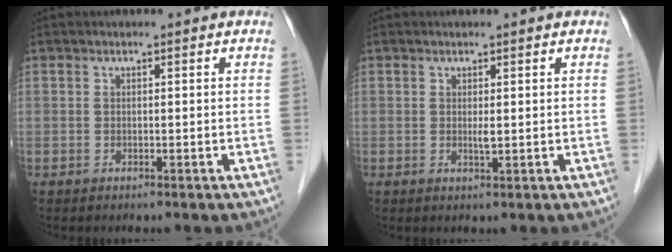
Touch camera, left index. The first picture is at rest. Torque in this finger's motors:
{"motor_torque": [0.26, 0.17, 0.01, 0.00]}